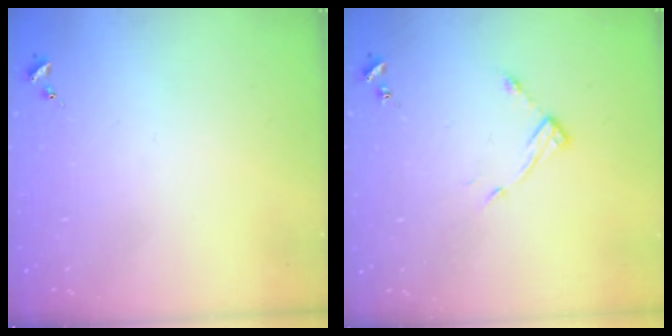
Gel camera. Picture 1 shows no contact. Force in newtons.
{"total": 7.9, "press": 7.9, "slide": 0.3}